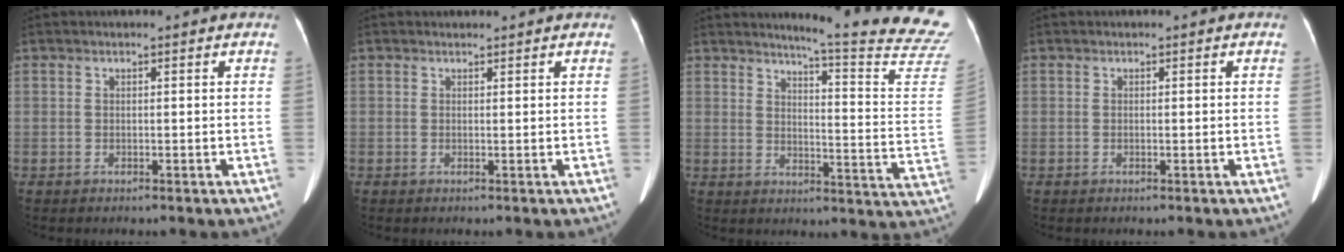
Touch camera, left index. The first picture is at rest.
{"total": 0.8, "force": [0.7, 0.3, 0.0], "torque": [-0.008, 0.011, 0.012]}
{"total": 20.0, "force": [18.9, -1.7, 6.3], "torque": [-0.083, -0.158, 0.203]}
{"total": 0.0}